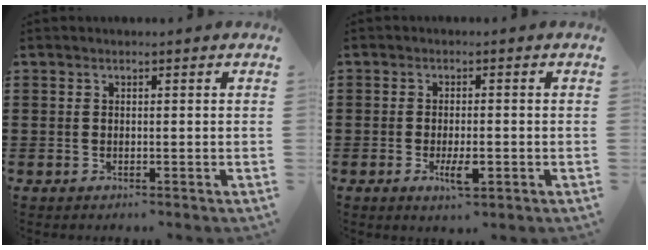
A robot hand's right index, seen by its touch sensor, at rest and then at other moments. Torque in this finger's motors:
{"motor_torque": [0.03, 0.07, 0.33, 0.02]}